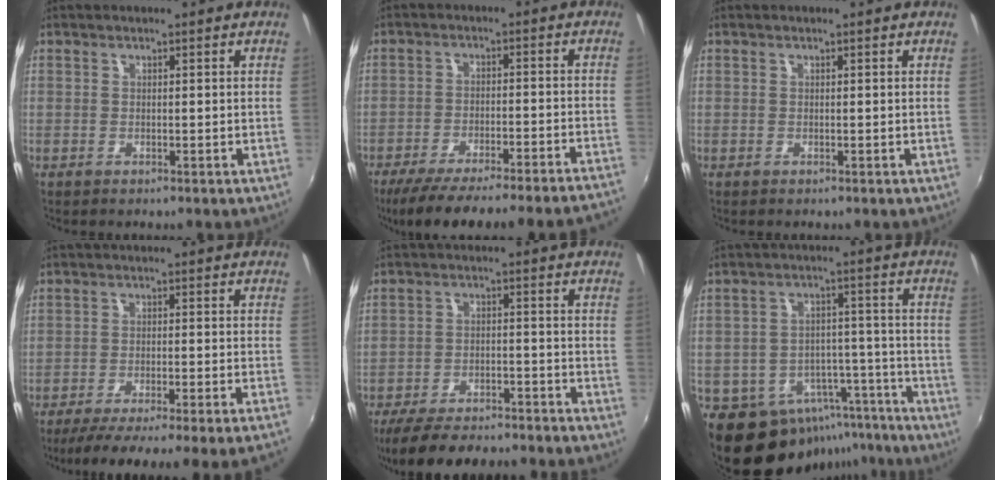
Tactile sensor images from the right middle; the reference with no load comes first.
{"total": 20.9, "force": [-18.8, -0.7, 9.1], "torque": [-0.146, -0.036, -0.261]}
{"total": 0.0}
{"total": 15.7, "force": [-14.0, -2.5, 6.8], "torque": [-0.112, -0.032, -0.198]}
{"total": 20.9, "force": [-18.6, 3.4, 9.0], "torque": [-0.169, -0.018, -0.253]}
{"total": 13.9, "force": [-11.2, 7.5, 3.3], "torque": [-0.055, 0.040, -0.137]}